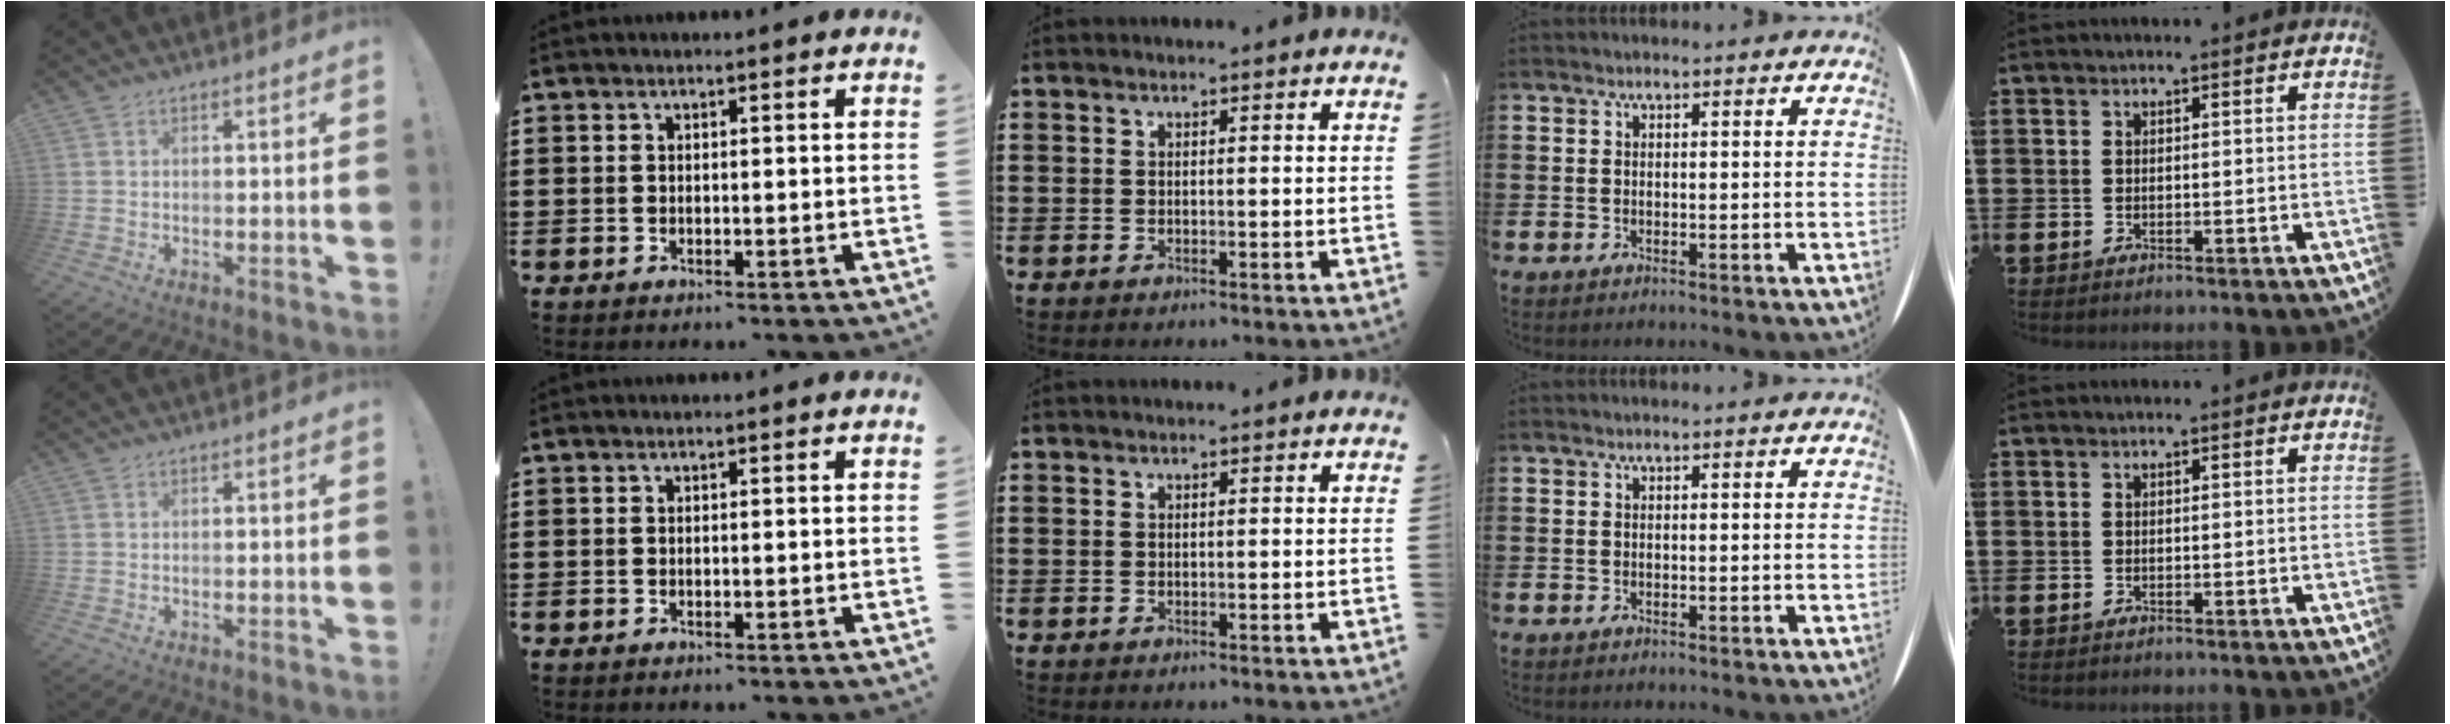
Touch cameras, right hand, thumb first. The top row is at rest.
{}